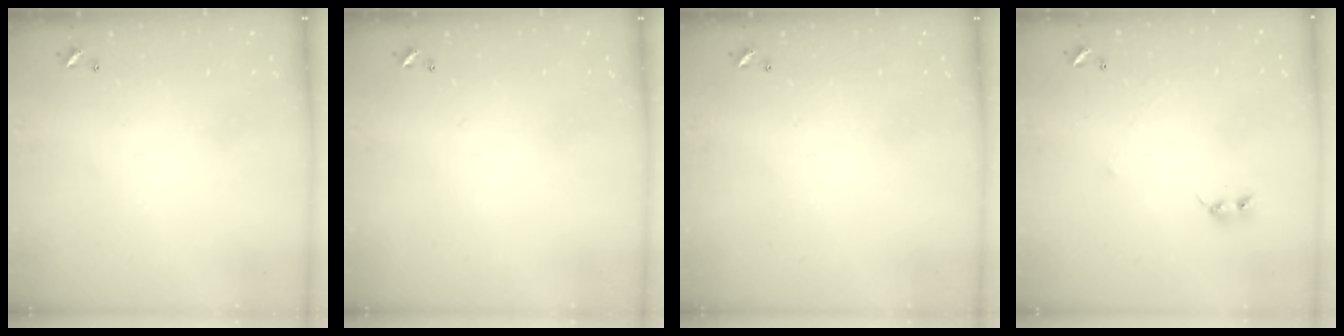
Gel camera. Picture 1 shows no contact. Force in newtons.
{"total": 0.0}
{"total": 0.0}
{"total": 2.5, "press": 2.4, "slide": 0.6}